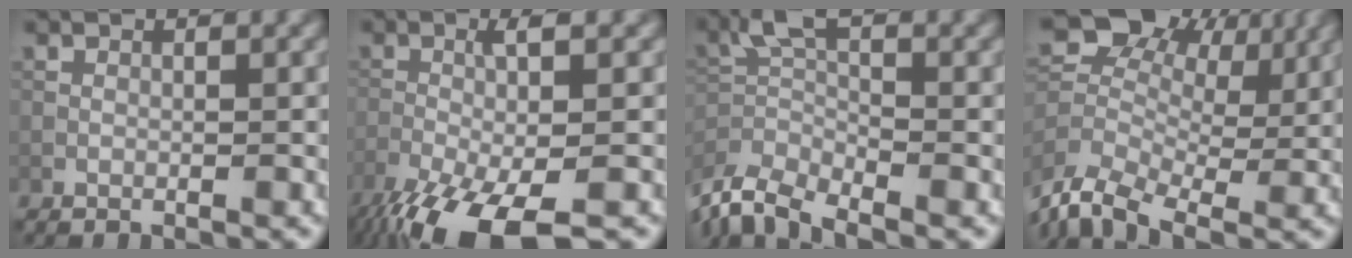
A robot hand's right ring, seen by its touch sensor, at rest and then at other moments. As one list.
[{"total": 9.4, "force": [-5.3, 2.3, 7.5], "torque": [-0.144, -0.019, -0.102]}, {"total": 6.6, "force": [-5.0, 1.7, 3.9], "torque": [-0.078, -0.006, -0.105]}, {"total": 7.6, "force": [-0.9, 5.3, 5.4], "torque": [-0.118, 0.017, -0.035]}]